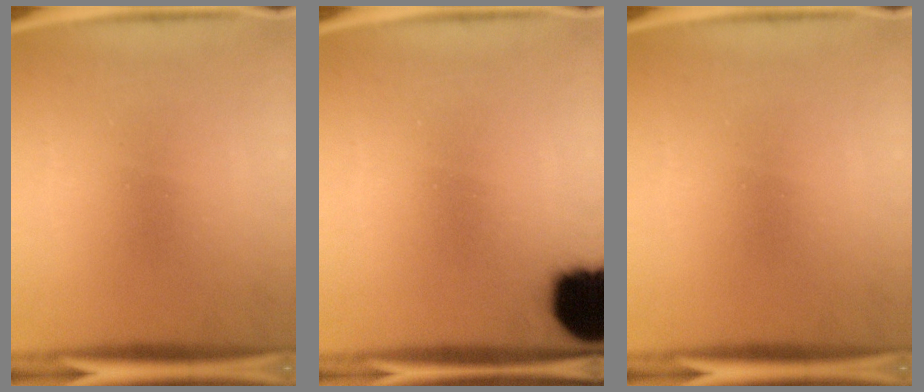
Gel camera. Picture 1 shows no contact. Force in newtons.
{"total": 16.8}
{"total": 0.0}